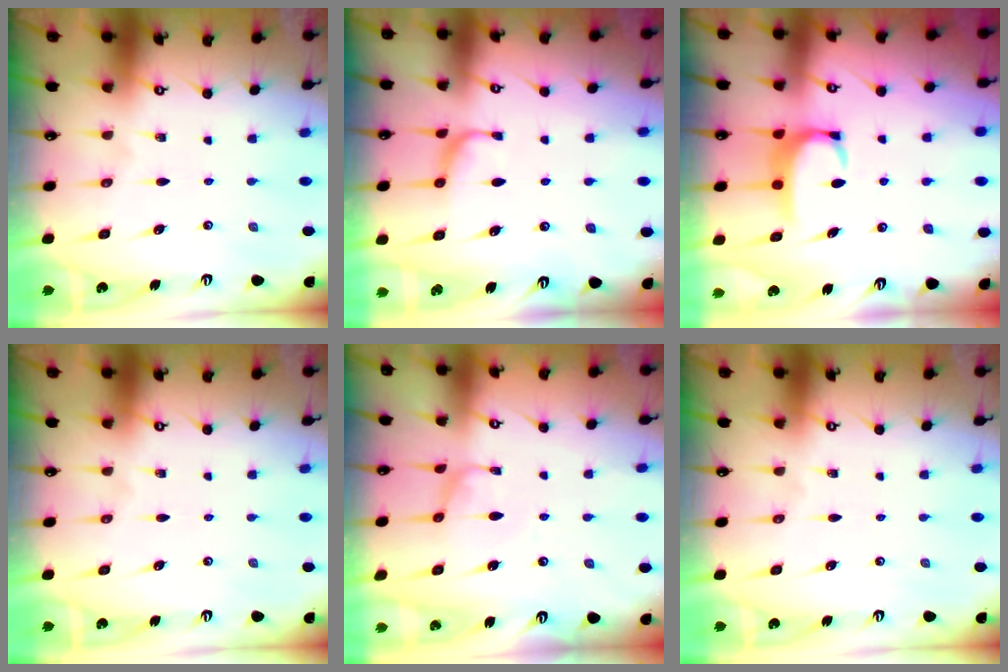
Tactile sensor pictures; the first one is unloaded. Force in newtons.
{"total": 0.7, "press": 0.3, "slide": 0.6}
{"total": 3.3, "press": 3.3, "slide": 0.5}
{"total": 0.0}
{"total": 0.0}
{"total": 0.0}